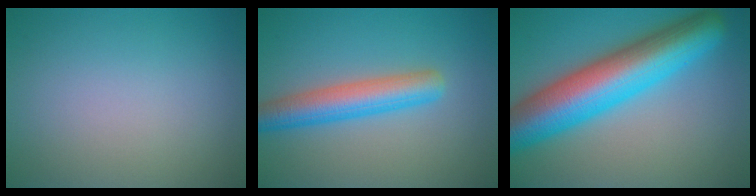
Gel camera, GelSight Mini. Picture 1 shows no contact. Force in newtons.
{"total": 4.9, "press": 4.9, "slide": 0.3}
{"total": 11.6, "press": 11.6, "slide": 0.4}